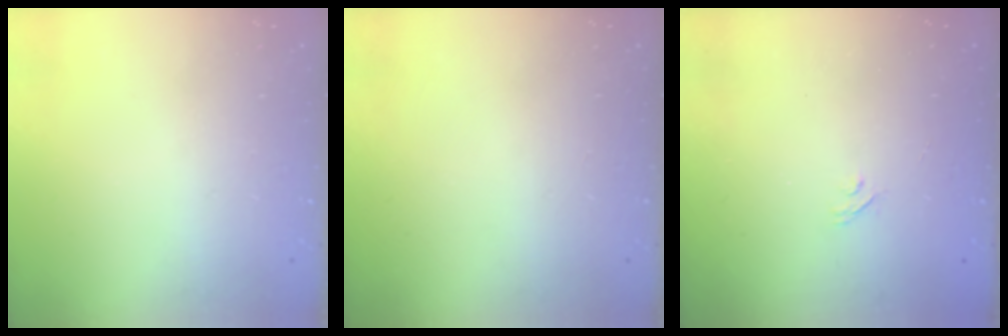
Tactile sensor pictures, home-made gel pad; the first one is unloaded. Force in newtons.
{"total": 0.0}
{"total": 2.2, "press": 1.9, "slide": 1.1}